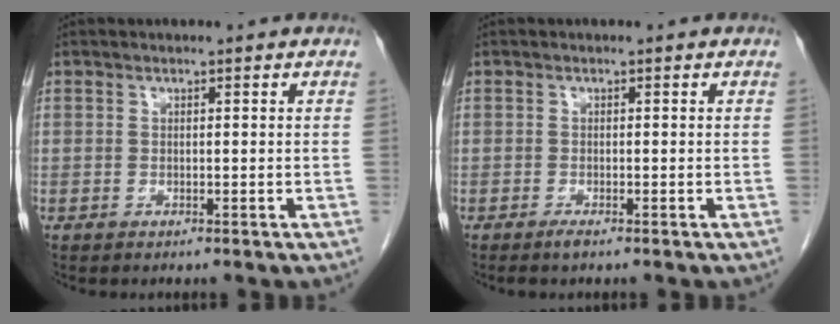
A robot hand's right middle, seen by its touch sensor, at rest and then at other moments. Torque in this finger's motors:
{"motor_torque": [0.40, -0.24, 0.12, 0.02]}